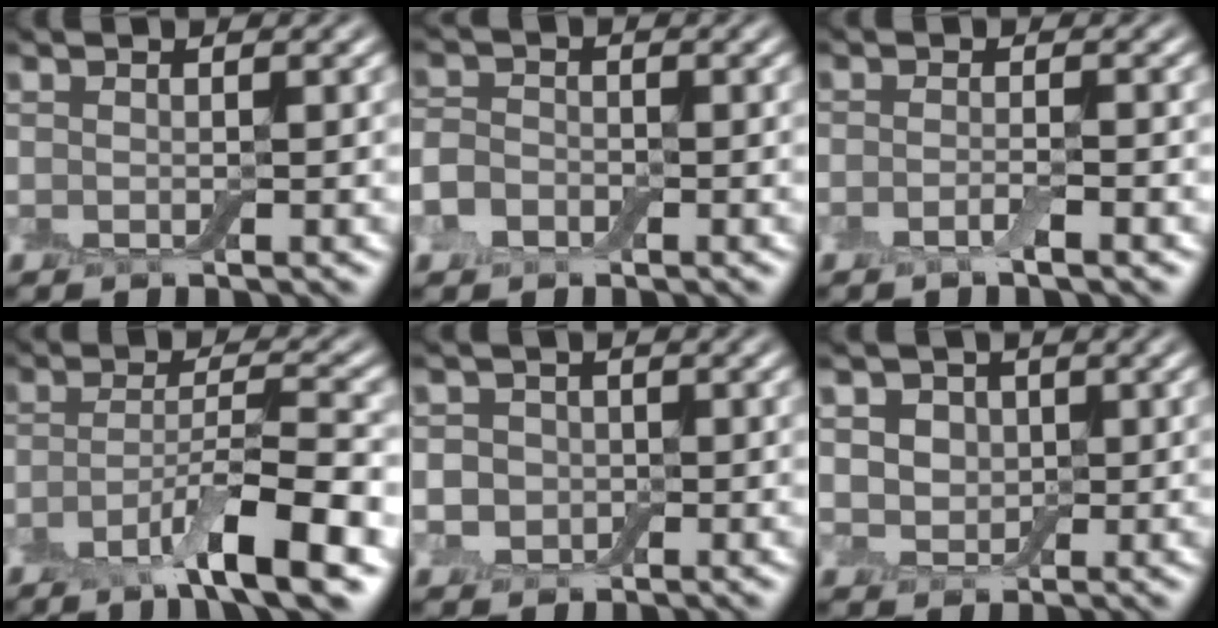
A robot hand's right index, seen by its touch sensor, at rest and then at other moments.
{"total": 2.8, "force": [-1.2, 2.1, 1.3], "torque": [-0.021, -0.003, -0.032]}
{"total": 1.4, "force": [-0.8, 0.2, 1.2], "torque": [-0.022, -0.003, -0.018]}
{"total": 7.1, "force": [-3.7, 1.2, 5.9], "torque": [-0.097, 0.004, -0.071]}
{"total": 3.4, "force": [-0.1, 3.1, 1.5], "torque": [-0.006, 0.012, -0.029]}
{"total": 4.0, "force": [1.3, 3.2, 2.0], "torque": [-0.034, 0.009, 0.006]}